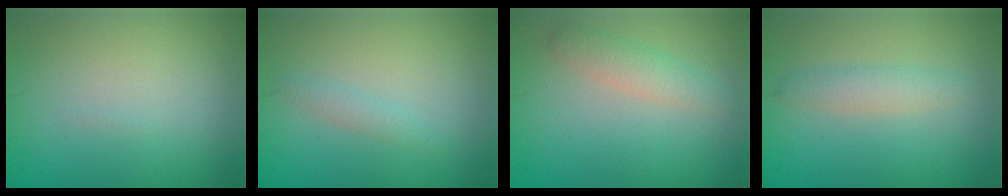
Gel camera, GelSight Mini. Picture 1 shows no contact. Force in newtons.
{"total": 1.1, "press": 1.1, "slide": 0.1}
{"total": 2.4, "press": 2.3, "slide": 0.1}
{"total": 2.0, "press": 2.0, "slide": 0.1}